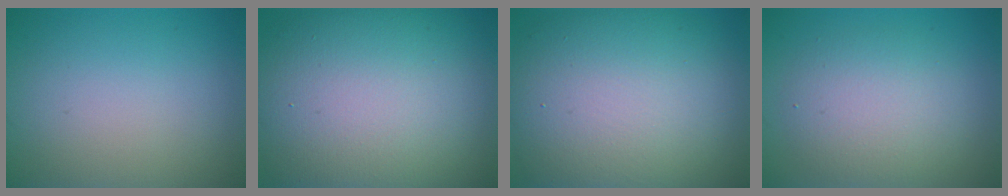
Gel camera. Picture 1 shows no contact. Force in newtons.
{"total": 16.5, "press": 16.5, "slide": 1.4}
{"total": 14.6, "press": 14.6, "slide": 0.7}
{"total": 4.6, "press": 4.6, "slide": 0.2}